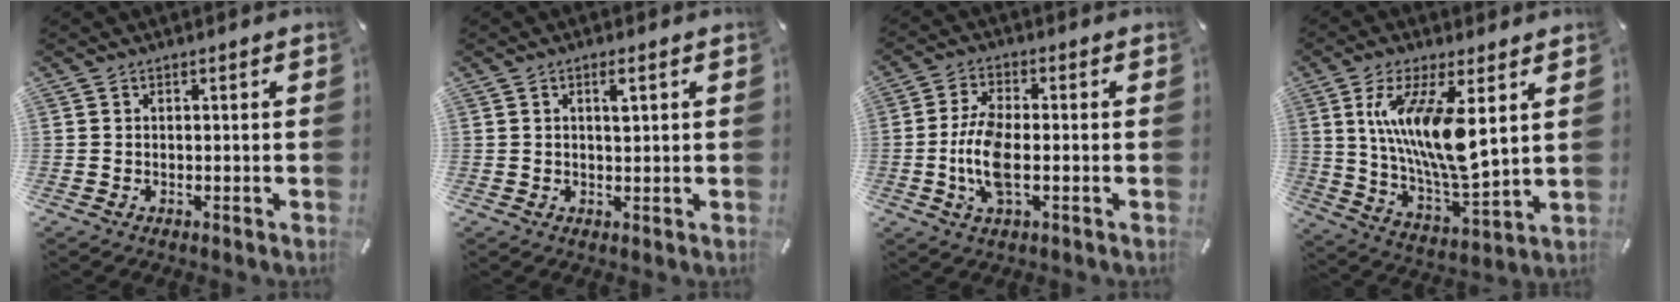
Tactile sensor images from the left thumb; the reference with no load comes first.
{"total": 2.4, "force": [0.9, 0.5, 2.2], "torque": [-0.037, 0.000, 0.011]}
{"total": 9.3, "force": [-1.4, 3.6, 8.5], "torque": [-0.187, -0.012, -0.029]}
{"total": 16.0, "force": [5.4, 5.1, 14.2], "torque": [-0.287, -0.034, 0.085]}